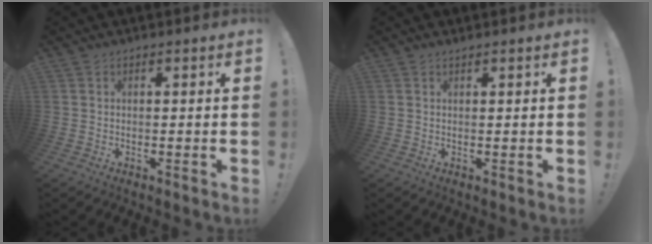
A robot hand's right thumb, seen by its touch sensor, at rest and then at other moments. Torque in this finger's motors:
{"motor_torque": [-0.10, -0.21, 0.00, -0.01, 0.11]}